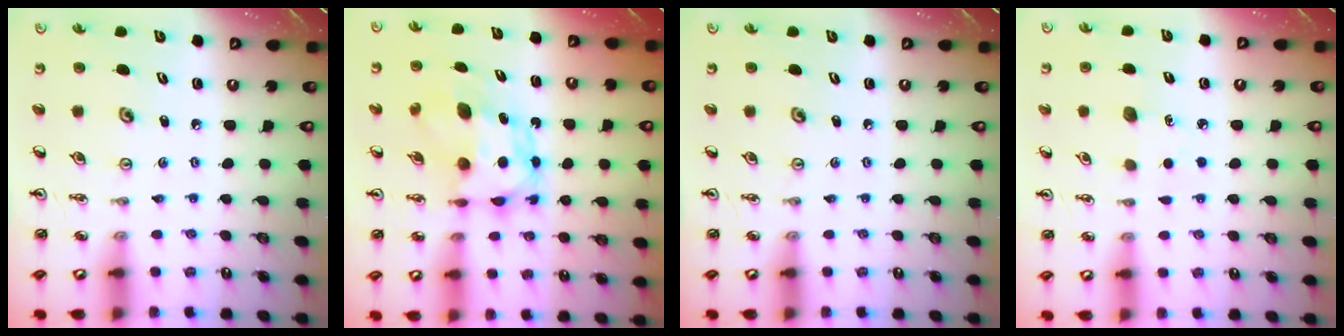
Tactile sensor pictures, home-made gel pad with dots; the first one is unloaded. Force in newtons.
{"total": 6.1, "press": 6.0, "slide": 0.6}
{"total": 0.0}
{"total": 2.4, "press": 2.4, "slide": 0.3}